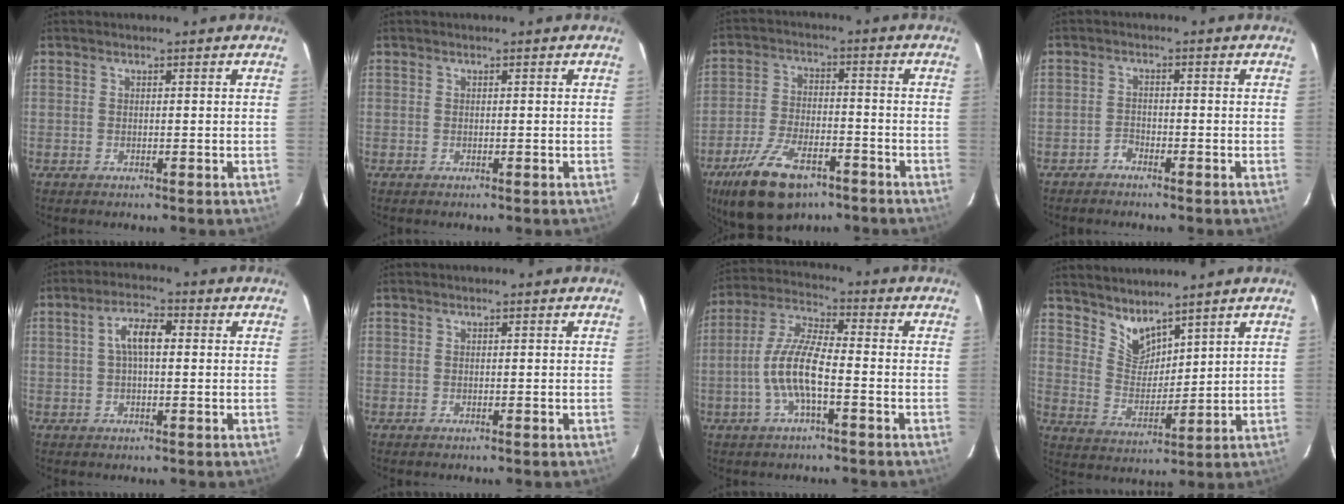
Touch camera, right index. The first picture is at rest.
{"total": 0.0}
{"total": 14.4, "force": [-9.4, 6.7, 8.6], "torque": [-0.187, -0.018, -0.163]}
{"total": 1.8, "force": [-1.7, 0.6, 0.1], "torque": [0.000, 0.003, -0.032]}
{"total": 5.3, "force": [0.7, 2.1, 4.8], "torque": [-0.091, 0.016, 0.011]}
{"total": 0.0}
{"total": 9.9, "force": [-3.0, 2.4, 9.1], "torque": [-0.195, 0.004, -0.058]}
{"total": 6.8, "force": [5.9, 2.3, 2.3], "torque": [-0.035, -0.005, 0.121]}